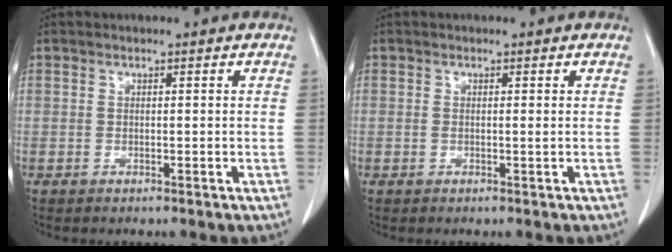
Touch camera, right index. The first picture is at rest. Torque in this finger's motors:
{"motor_torque": [0.03, -0.02, 0.08, 0.01]}